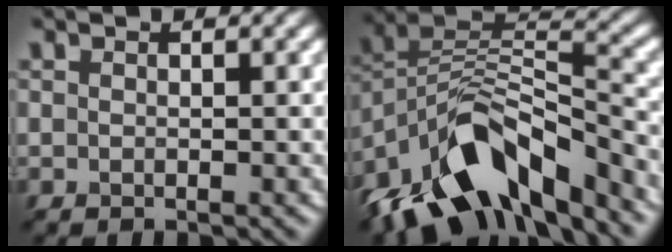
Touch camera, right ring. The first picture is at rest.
{"total": 12.3, "force": [-7.6, 5.7, 7.8], "torque": [-0.143, 0.010, -0.143]}